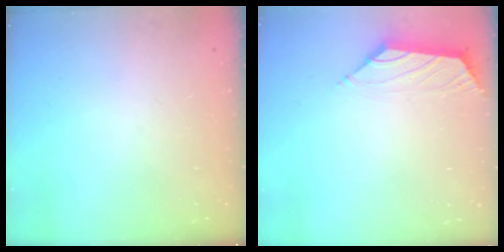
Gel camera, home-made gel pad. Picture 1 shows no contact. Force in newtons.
{"total": 1.5, "press": 1.5, "slide": 0.4}